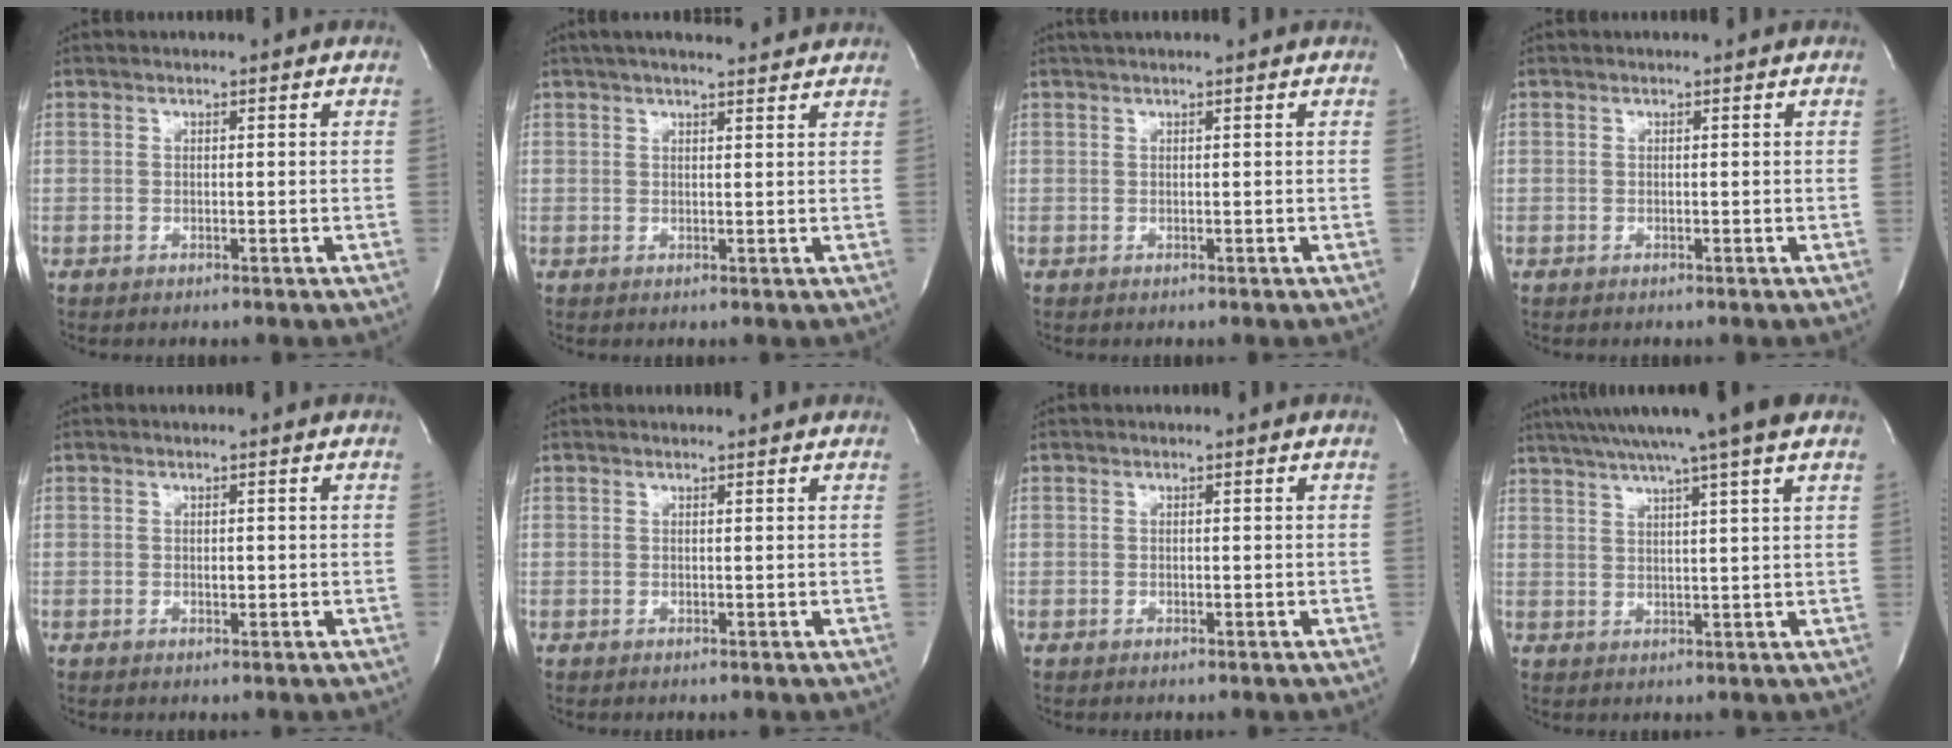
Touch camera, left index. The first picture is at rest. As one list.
[{"total": 8.6, "force": [7.5, 1.2, 4.0], "torque": [-0.064, 0.024, 0.098]}, {"total": 1.9, "force": [1.5, -0.2, 1.1], "torque": [-0.017, 0.023, 0.030]}, {"total": 0.0}, {"total": 0.7, "force": [0.0, 0.4, 0.6], "torque": [-0.007, 0.000, -0.001]}, {"total": 1.0, "force": [1.0, -0.1, 0.2], "torque": [-0.009, 0.006, 0.016]}, {"total": 0.0}, {"total": 12.7, "force": [9.9, -1.2, 7.9], "torque": [-0.135, 0.024, 0.134]}]